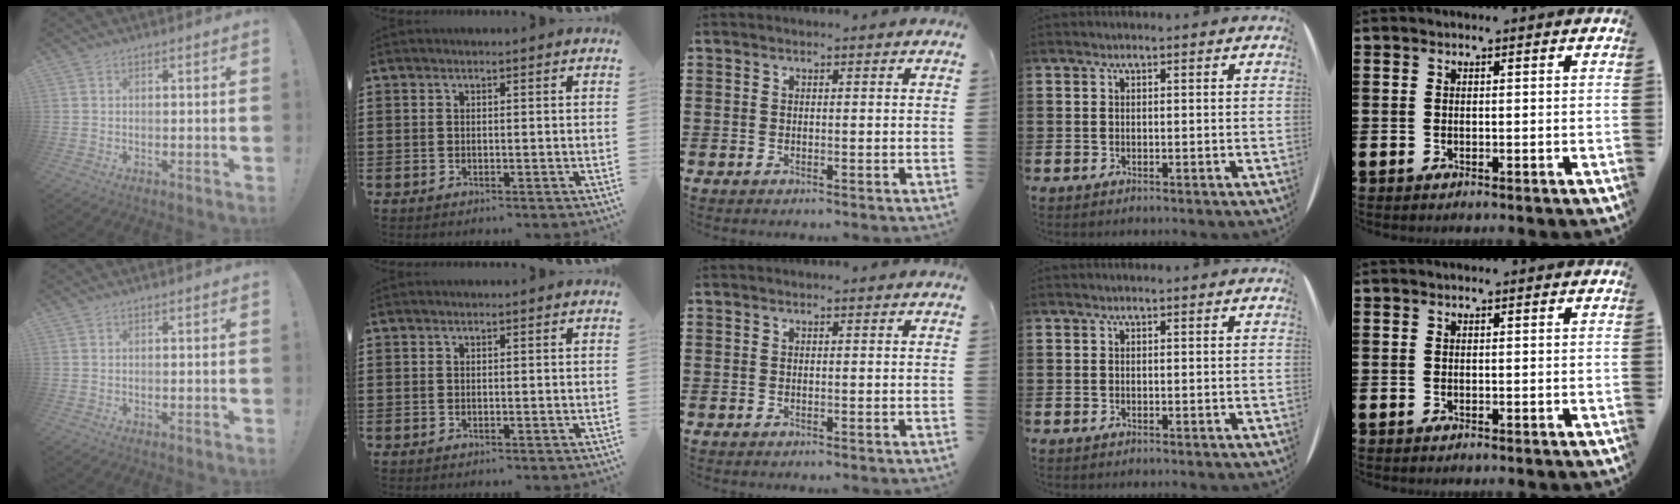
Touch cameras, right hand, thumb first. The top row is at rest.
{}